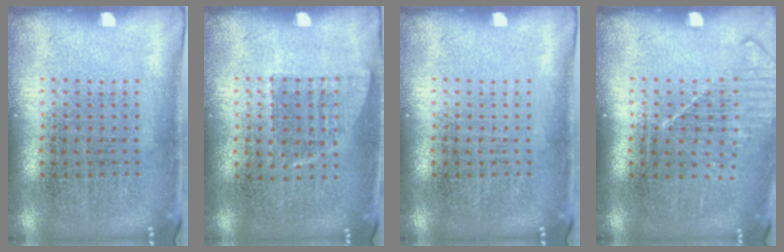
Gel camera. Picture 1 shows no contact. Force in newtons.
{"total": 0.7, "press": 0.7, "slide": 0.2}
{"total": 0.0}
{"total": 1.2, "press": 1.2, "slide": 0.4}